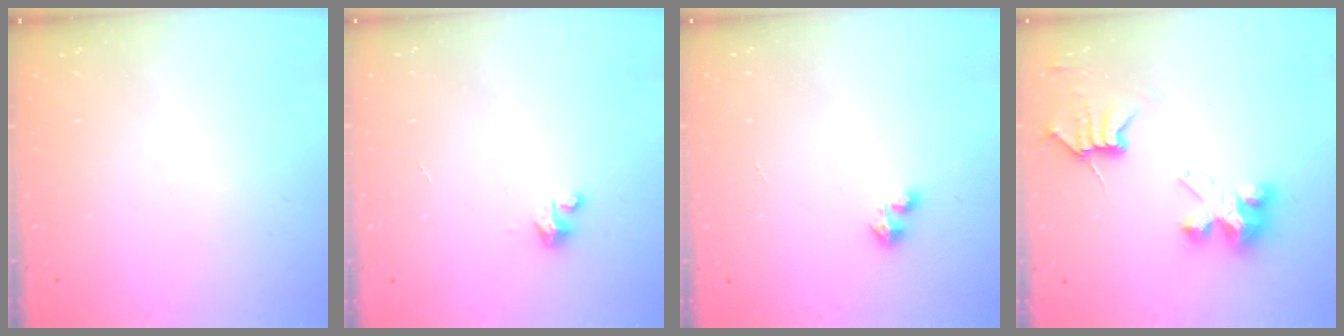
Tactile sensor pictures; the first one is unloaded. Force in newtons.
{"total": 3.2, "press": 3.2, "slide": 0.3}
{"total": 2.1, "press": 2.1, "slide": 0.2}
{"total": 6.1, "press": 6.1, "slide": 0.2}